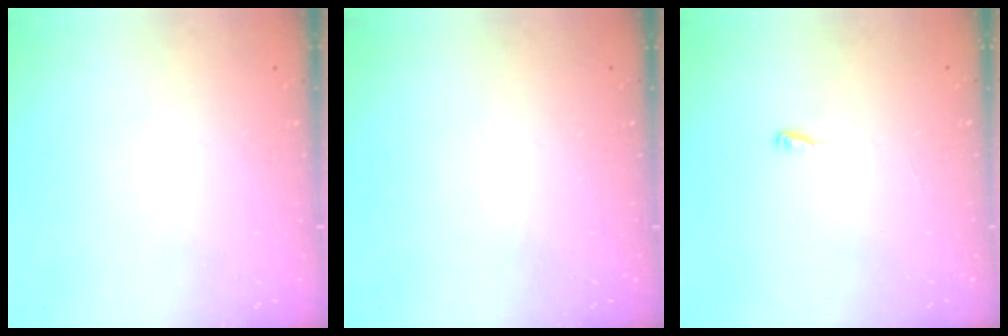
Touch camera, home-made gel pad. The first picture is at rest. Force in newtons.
{"total": 0.0}
{"total": 4.1, "press": 4.0, "slide": 0.5}